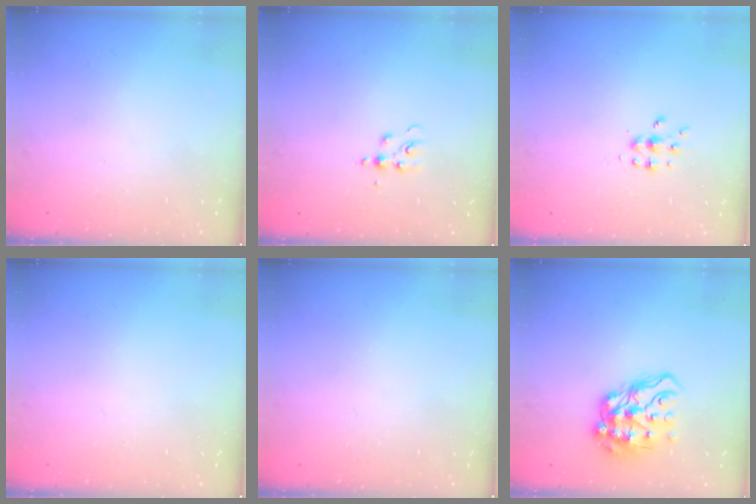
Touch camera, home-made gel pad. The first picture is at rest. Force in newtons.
{"total": 5.1, "press": 5.1, "slide": 0.6}
{"total": 6.3, "press": 6.3, "slide": 0.5}
{"total": 0.0}
{"total": 0.0}
{"total": 13.7, "press": 13.7, "slide": 1.2}